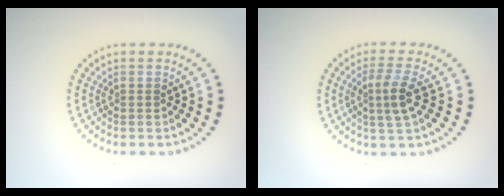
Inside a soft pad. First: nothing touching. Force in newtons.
{"total": 2.9, "press": 2.6, "slide": 1.3}